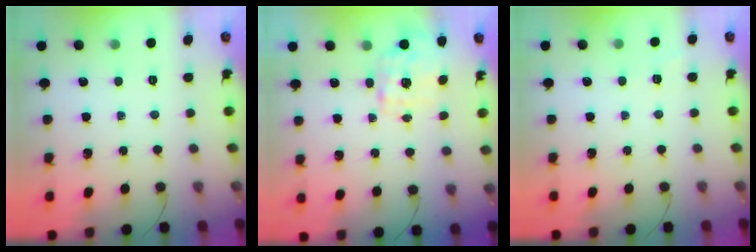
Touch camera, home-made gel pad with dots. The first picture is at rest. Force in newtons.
{"total": 2.2, "press": 2.1, "slide": 0.4}
{"total": 6.0, "press": 5.8, "slide": 1.7}